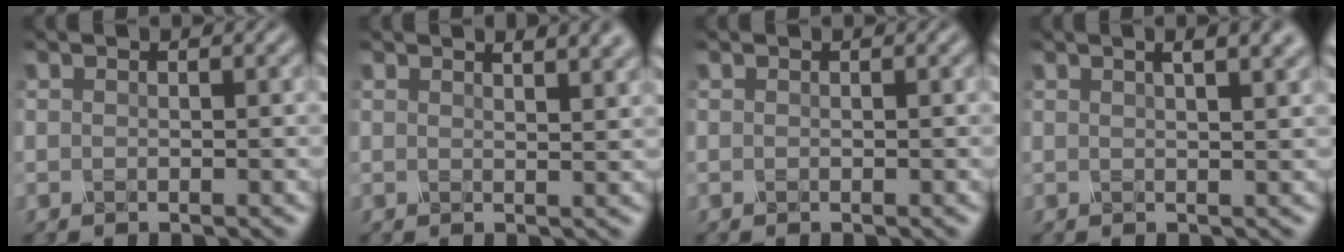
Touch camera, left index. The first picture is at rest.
{"total": 3.9, "force": [2.7, 1.5, 2.5], "torque": [-0.011, 0.022, 0.014]}
{"total": 0.0}
{"total": 5.8, "force": [3.1, 2.5, 4.2], "torque": [-0.020, 0.032, 0.006]}